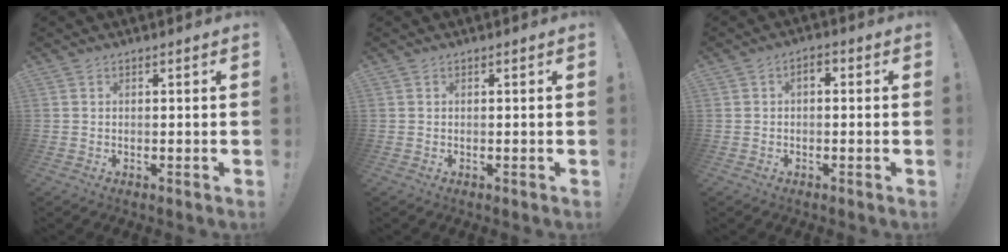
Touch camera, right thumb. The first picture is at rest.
{"total": 0.0}
{"total": 2.1, "force": [-0.7, 1.2, 1.6], "torque": [-0.022, 0.006, -0.016]}